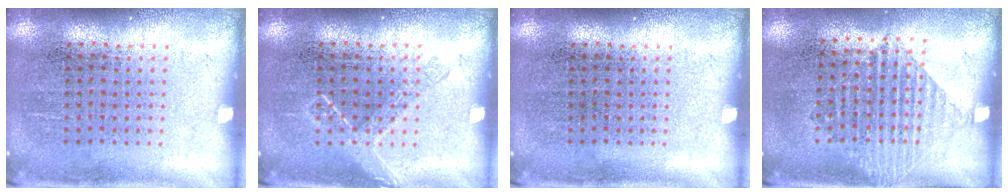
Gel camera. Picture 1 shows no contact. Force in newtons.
{"total": 1.8, "press": 1.8, "slide": 0.4}
{"total": 0.0}
{"total": 1.2, "press": 1.0, "slide": 0.6}